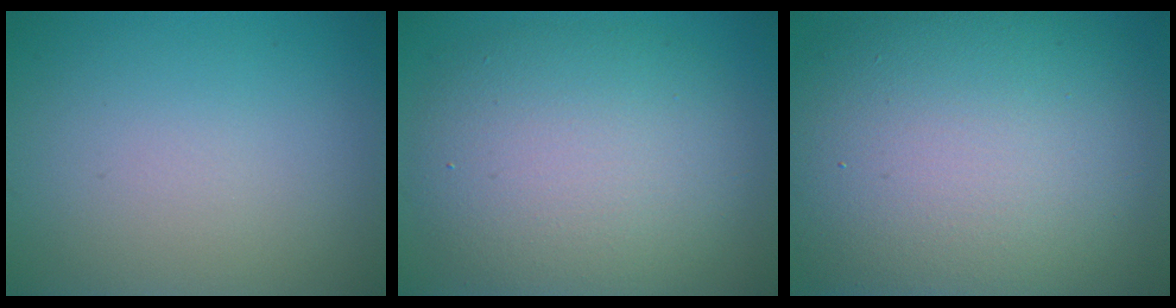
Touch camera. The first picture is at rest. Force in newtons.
{"total": 8.8, "press": 8.8, "slide": 0.5}
{"total": 15.5, "press": 15.5, "slide": 1.0}